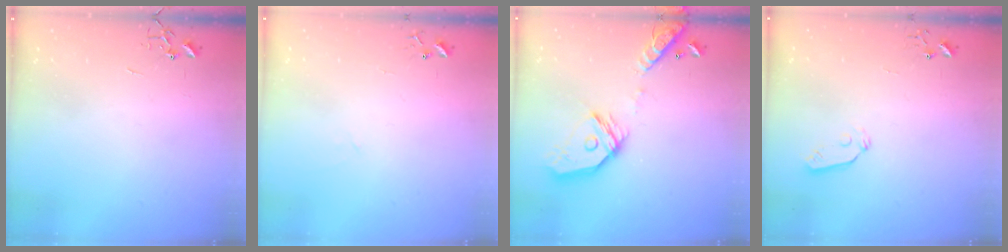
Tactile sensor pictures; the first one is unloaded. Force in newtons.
{"total": 4.6, "press": 4.5, "slide": 0.6}
{"total": 17.2, "press": 17.0, "slide": 2.2}
{"total": 5.0, "press": 4.9, "slide": 0.6}